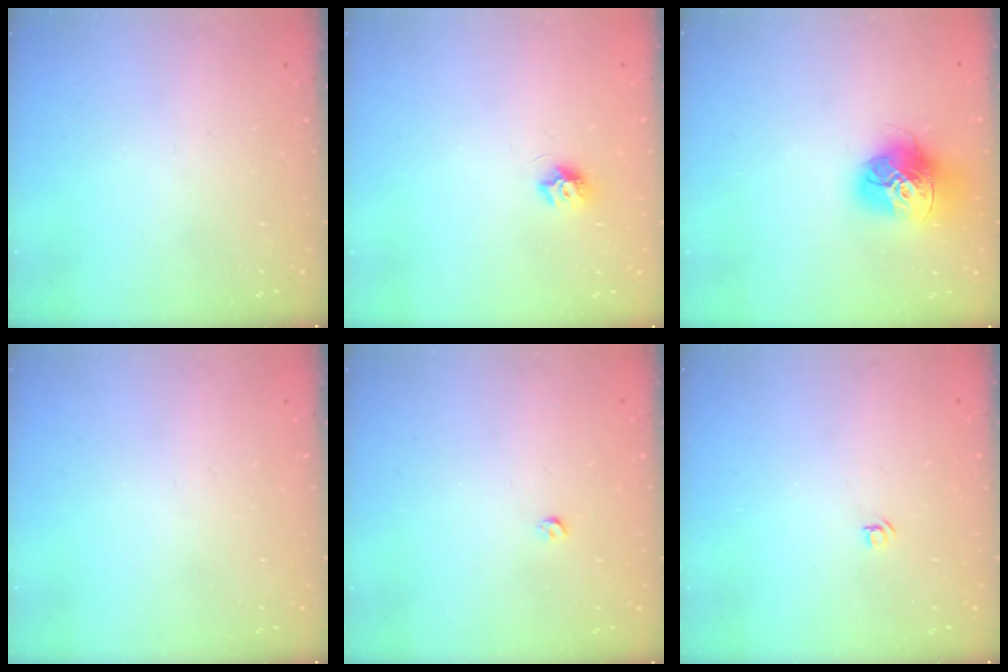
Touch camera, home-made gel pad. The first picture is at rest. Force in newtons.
{"total": 6.8, "press": 6.8, "slide": 0.5}
{"total": 15.9, "press": 15.8, "slide": 1.7}
{"total": 0.0}
{"total": 2.8, "press": 2.8, "slide": 0.5}
{"total": 3.2, "press": 3.2, "slide": 0.3}